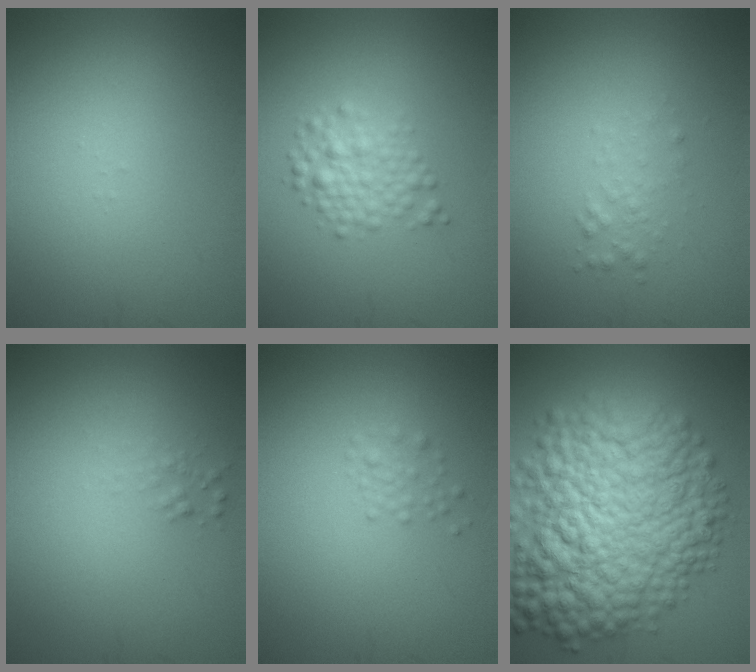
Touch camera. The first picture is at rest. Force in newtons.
{"total": 2.8, "press": 2.8, "slide": 0.1}
{"total": 1.3, "press": 1.3, "slide": 0.1}
{"total": 0.8, "press": 0.8, "slide": 0.0}
{"total": 1.2, "press": 1.2, "slide": 0.0}
{"total": 14.0, "press": 14.0, "slide": 0.3}